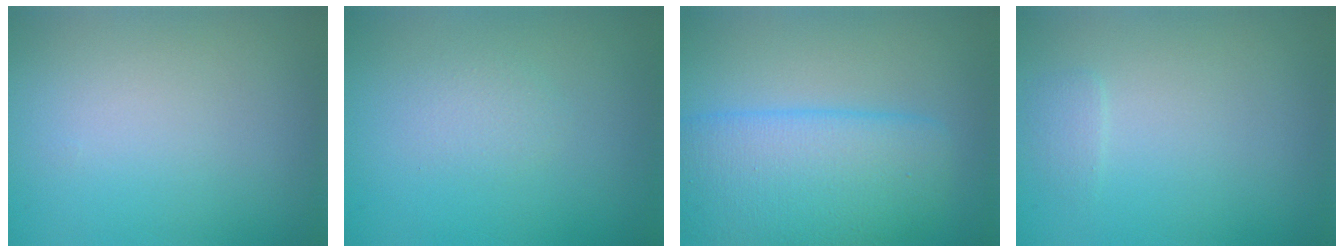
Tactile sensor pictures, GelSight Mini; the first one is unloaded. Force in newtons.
{"total": 1.1, "press": 1.1, "slide": 0.0}
{"total": 6.7, "press": 6.7, "slide": 0.2}
{"total": 0.7, "press": 0.7, "slide": 0.2}